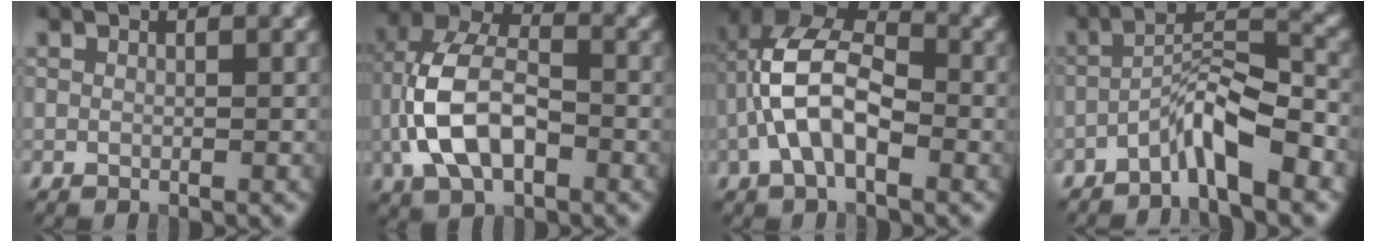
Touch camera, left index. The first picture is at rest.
{"total": 8.5, "force": [-2.0, 4.8, 6.8], "torque": [-0.136, 0.016, -0.045]}
{"total": 8.3, "force": [-1.9, 4.3, 6.9], "torque": [-0.142, 0.019, -0.043]}
{"total": 5.2, "force": [-3.5, 0.8, 3.8], "torque": [-0.066, 0.019, -0.069]}